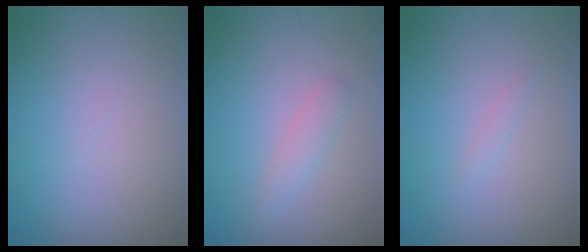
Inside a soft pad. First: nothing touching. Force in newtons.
{"total": 1.3, "press": 1.3, "slide": 0.1}
{"total": 0.5, "press": 0.5, "slide": 0.0}